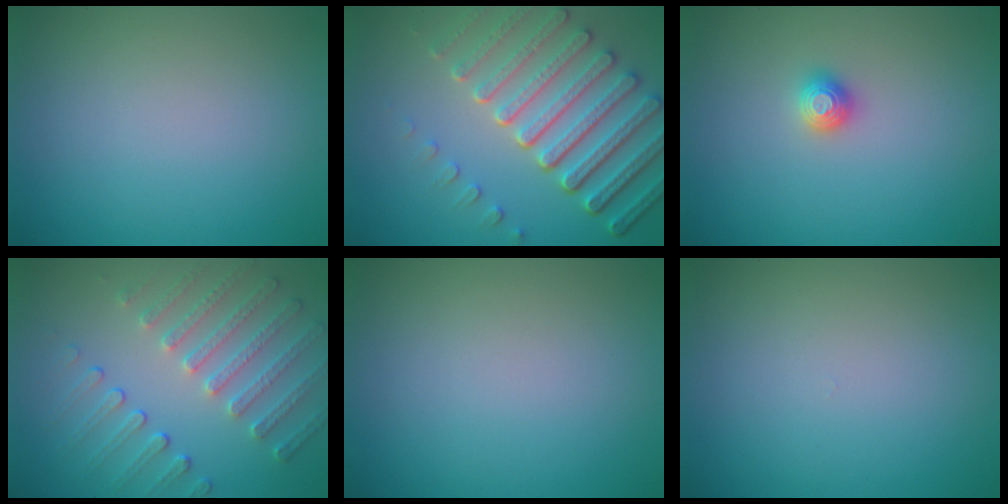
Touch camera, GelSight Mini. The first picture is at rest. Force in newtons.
{"total": 7.9, "press": 5.7, "slide": 5.4}
{"total": 1.2, "press": 1.1, "slide": 0.3}
{"total": 5.1, "press": 3.8, "slide": 3.3}
{"total": 0.0}
{"total": 0.0}